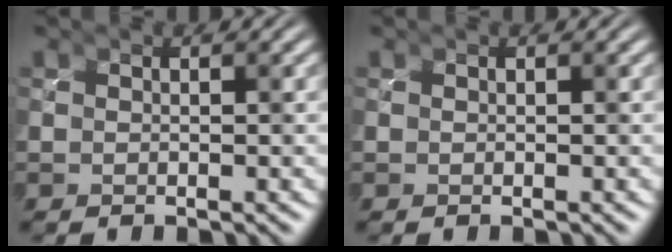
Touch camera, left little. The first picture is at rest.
{"total": 0.0}